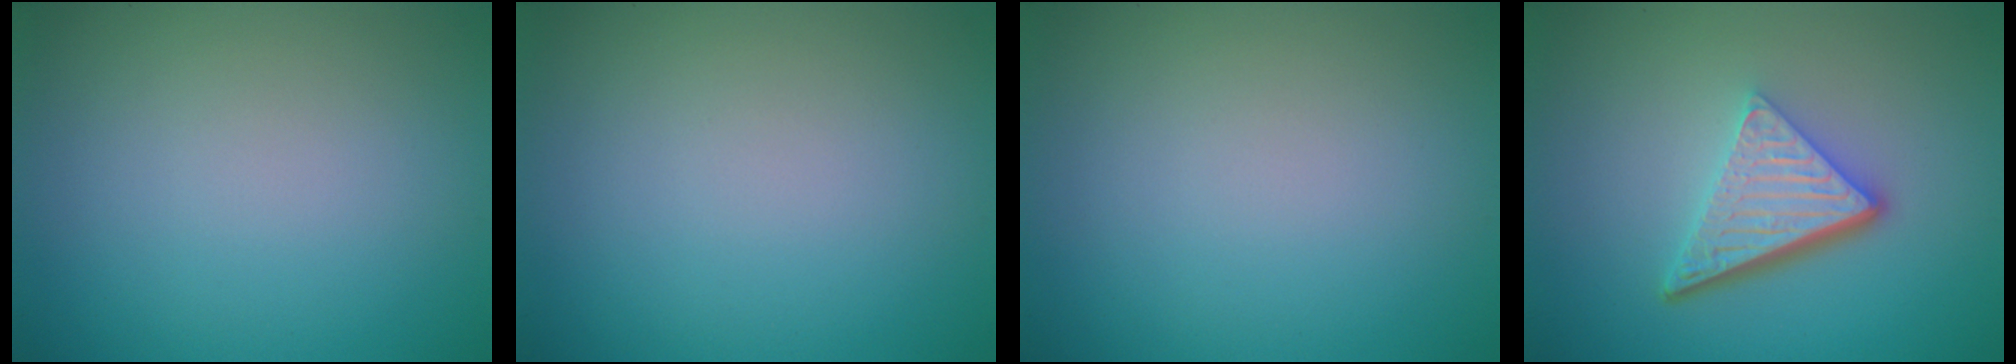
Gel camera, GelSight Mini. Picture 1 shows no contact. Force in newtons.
{"total": 0.0}
{"total": 0.0}
{"total": 5.6, "press": 3.7, "slide": 4.2}